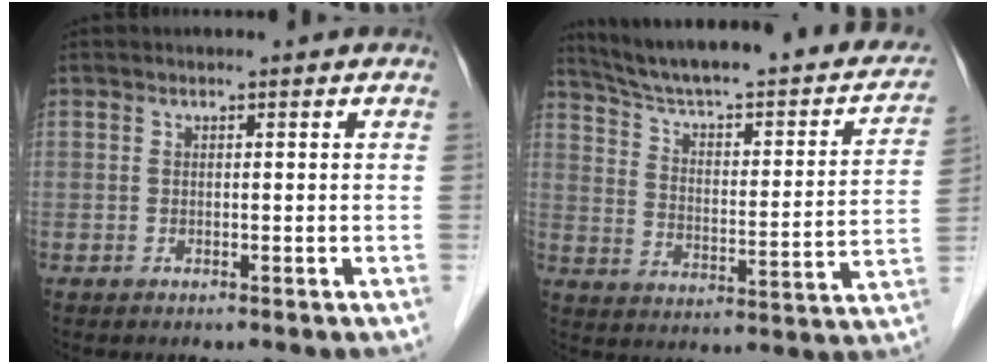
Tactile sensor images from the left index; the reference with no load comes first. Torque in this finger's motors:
{"motor_torque": [0.27, -0.62, 0.31, 0.12]}